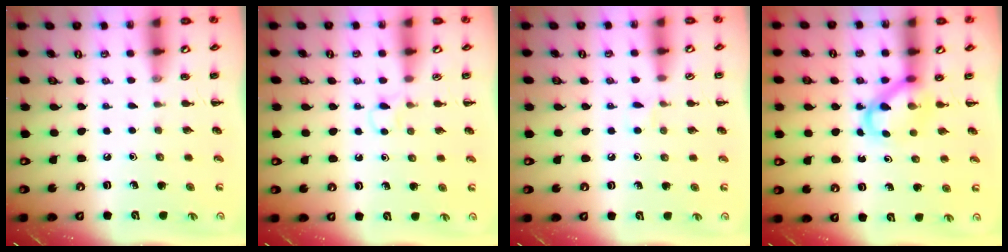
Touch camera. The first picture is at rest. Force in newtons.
{"total": 2.8, "press": 2.6, "slide": 1.2}
{"total": 4.0, "press": 3.8, "slide": 1.4}
{"total": 4.6, "press": 4.6, "slide": 0.6}